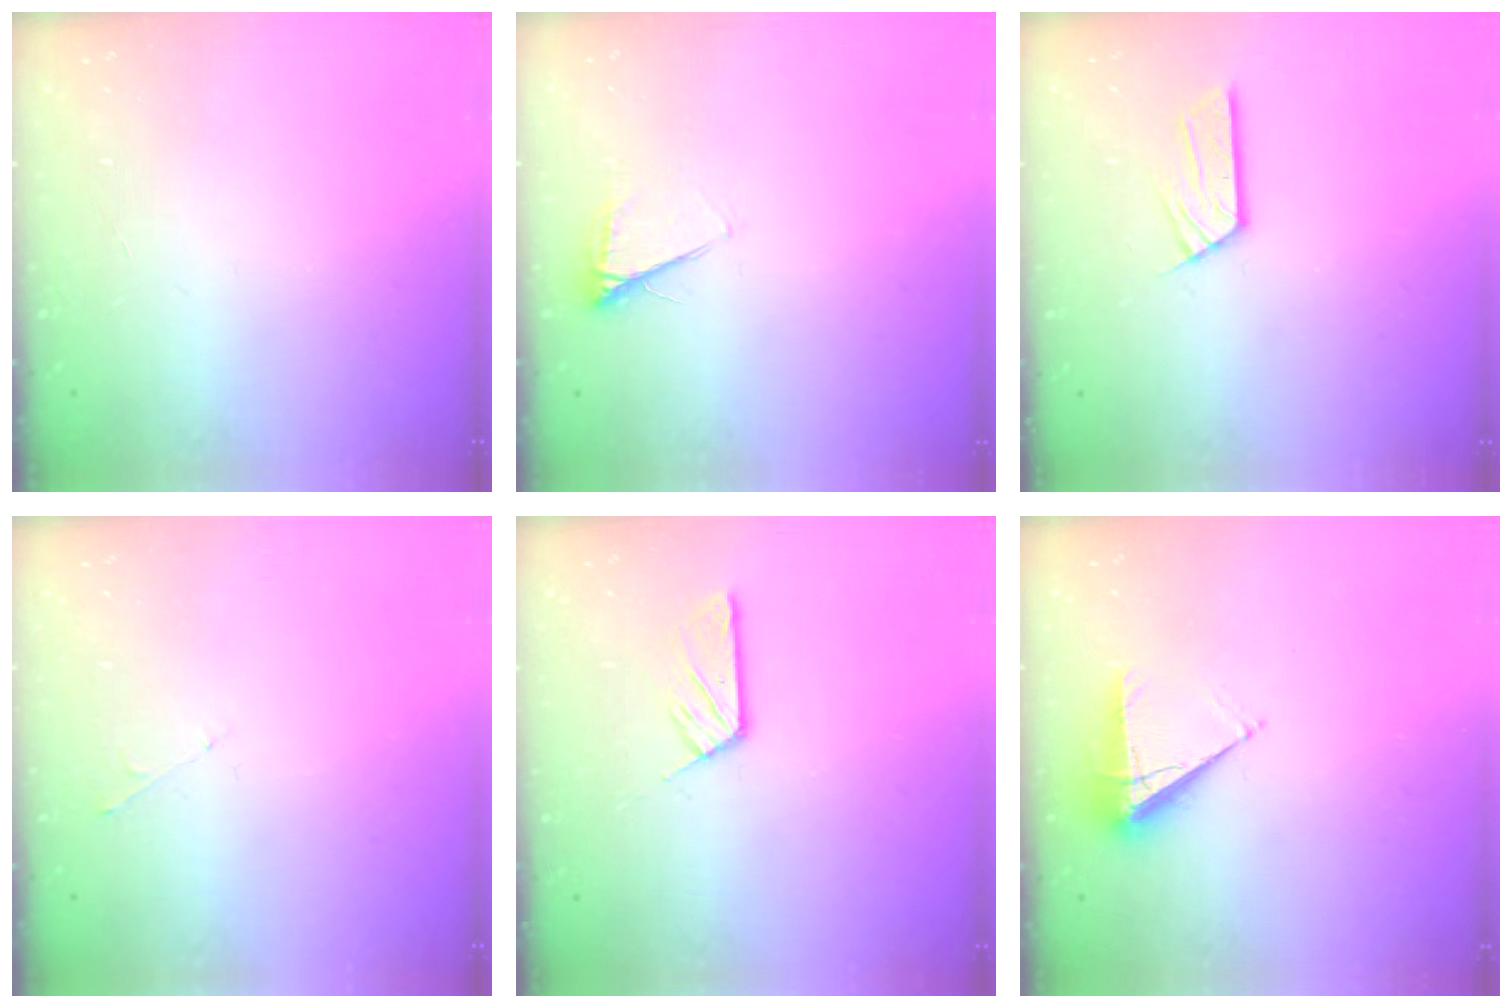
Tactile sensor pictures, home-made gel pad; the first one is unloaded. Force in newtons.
{"total": 4.6, "press": 4.6, "slide": 0.5}
{"total": 7.1, "press": 7.1, "slide": 0.5}
{"total": 3.0, "press": 3.0, "slide": 0.5}
{"total": 6.2, "press": 6.2, "slide": 0.1}
{"total": 8.1, "press": 8.0, "slide": 1.2}